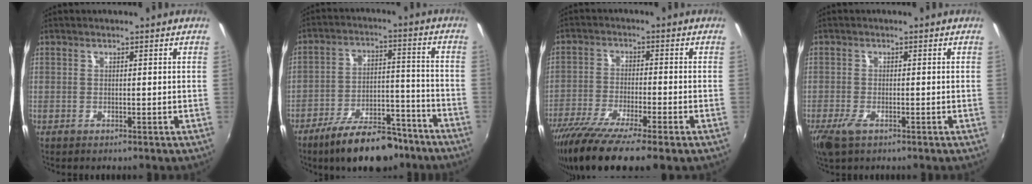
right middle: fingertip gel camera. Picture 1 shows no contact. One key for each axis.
{"total": 16.3, "fx": -12.5, "fy": 6.2, "fz": 8.3, "tx": -0.148, "ty": 0.004, "tz": -0.182}
{"total": 14.2, "fx": -10.5, "fy": 1.6, "fz": 9.5, "tx": -0.194, "ty": -0.055, "tz": -0.182}
{"total": 3.6, "fx": -2.2, "fy": 1.3, "fz": 2.5, "tx": -0.060, "ty": -0.012, "tz": -0.043}